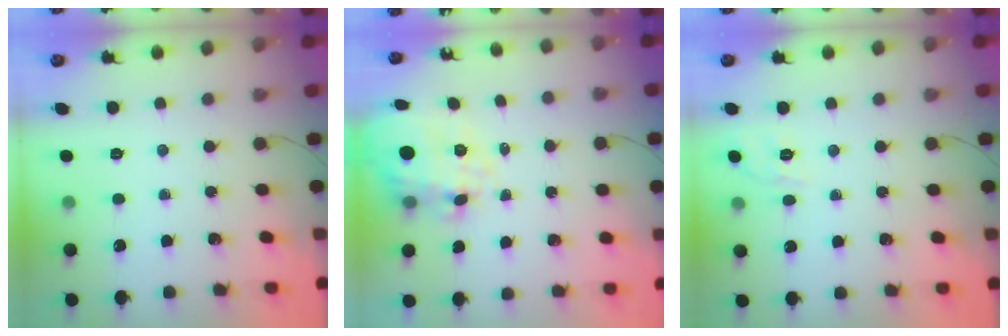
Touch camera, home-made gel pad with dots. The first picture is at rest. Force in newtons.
{"total": 11.9, "press": 11.6, "slide": 2.6}
{"total": 1.9, "press": 0.8, "slide": 1.6}